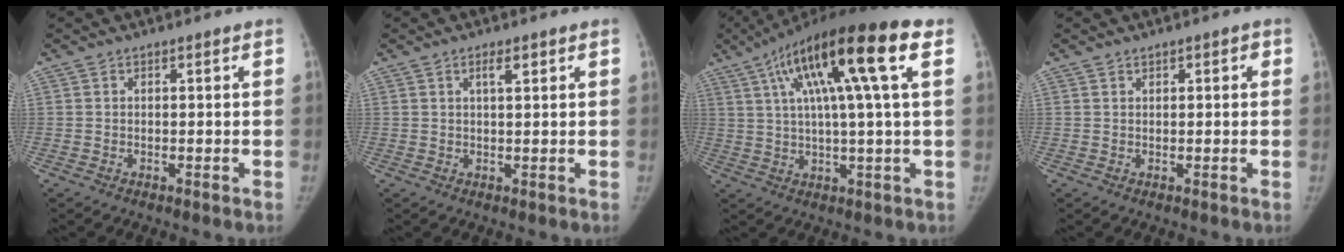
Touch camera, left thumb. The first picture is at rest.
{"total": 2.5, "force": [1.3, 0.7, 2.1], "torque": [-0.032, -0.004, 0.022]}
{"total": 19.4, "force": [7.1, 2.5, 17.9], "torque": [-0.310, 0.022, 0.108]}
{"total": 1.2, "force": [0.6, 0.7, 0.8], "torque": [-0.004, 0.000, 0.007]}